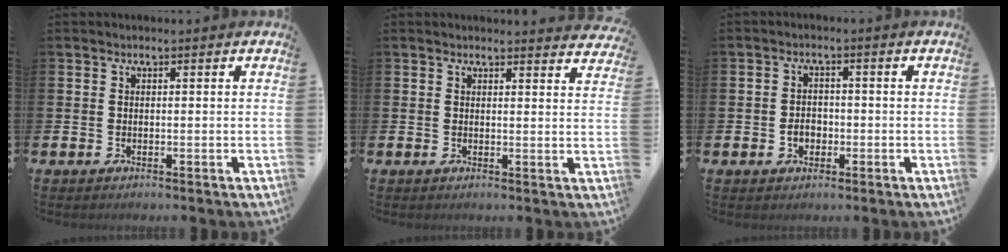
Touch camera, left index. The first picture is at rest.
{"total": 2.2, "force": [2.2, 0.1, -0.1], "torque": [0.011, -0.017, 0.036]}
{"total": 2.5, "force": [-0.8, 1.9, 1.3], "torque": [-0.015, -0.001, -0.021]}